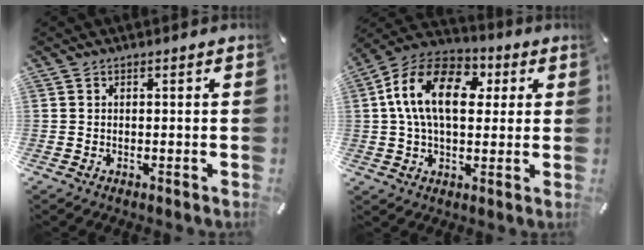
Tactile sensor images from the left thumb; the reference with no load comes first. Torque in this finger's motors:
{"motor_torque": [0.40, 1.12, 1.56, -1.21, 0.71]}